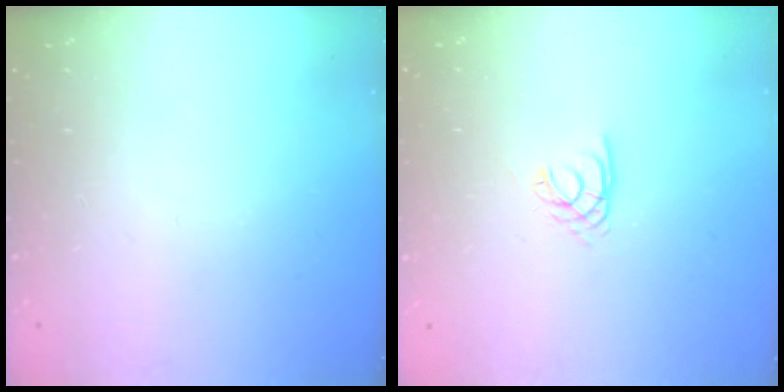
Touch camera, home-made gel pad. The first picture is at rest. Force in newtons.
{"total": 2.2, "press": 2.2, "slide": 0.3}